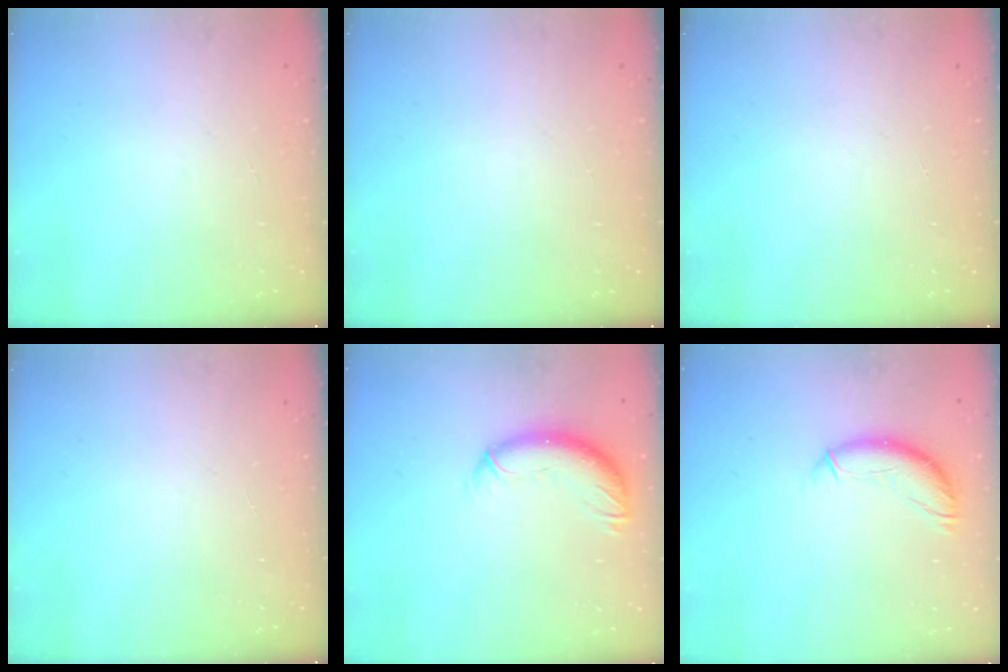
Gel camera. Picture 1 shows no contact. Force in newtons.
{"total": 0.0}
{"total": 0.0}
{"total": 0.0}
{"total": 10.7, "press": 10.6, "slide": 1.7}
{"total": 11.7, "press": 11.6, "slide": 1.2}